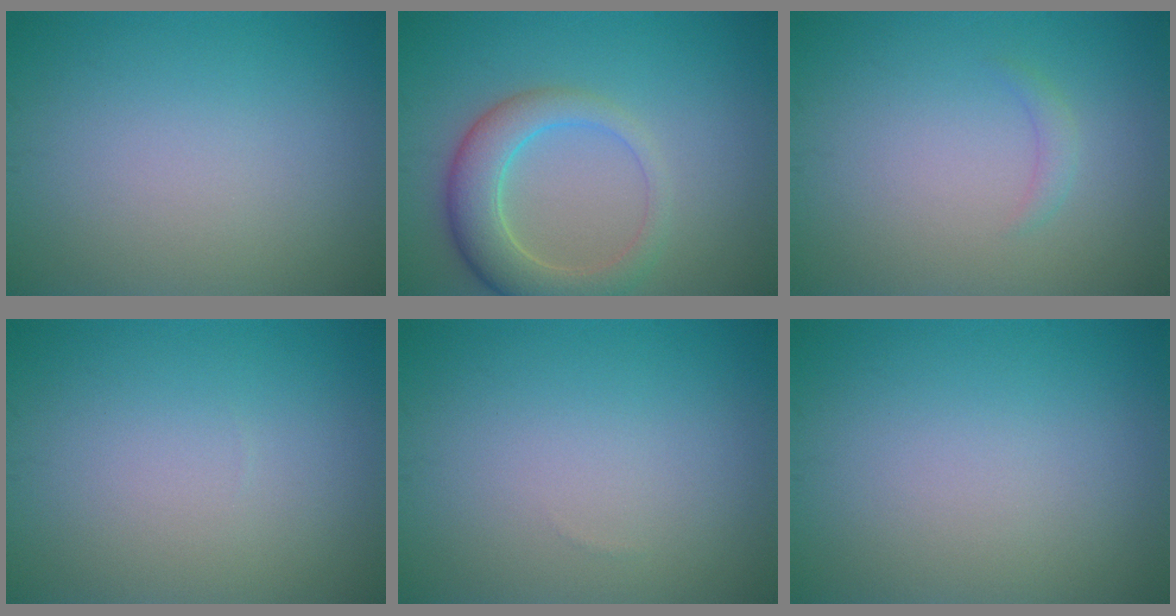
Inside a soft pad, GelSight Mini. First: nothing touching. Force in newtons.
{"total": 5.2, "press": 5.1, "slide": 0.4}
{"total": 1.0, "press": 1.0, "slide": 0.1}
{"total": 0.0}
{"total": 0.0}
{"total": 0.0}